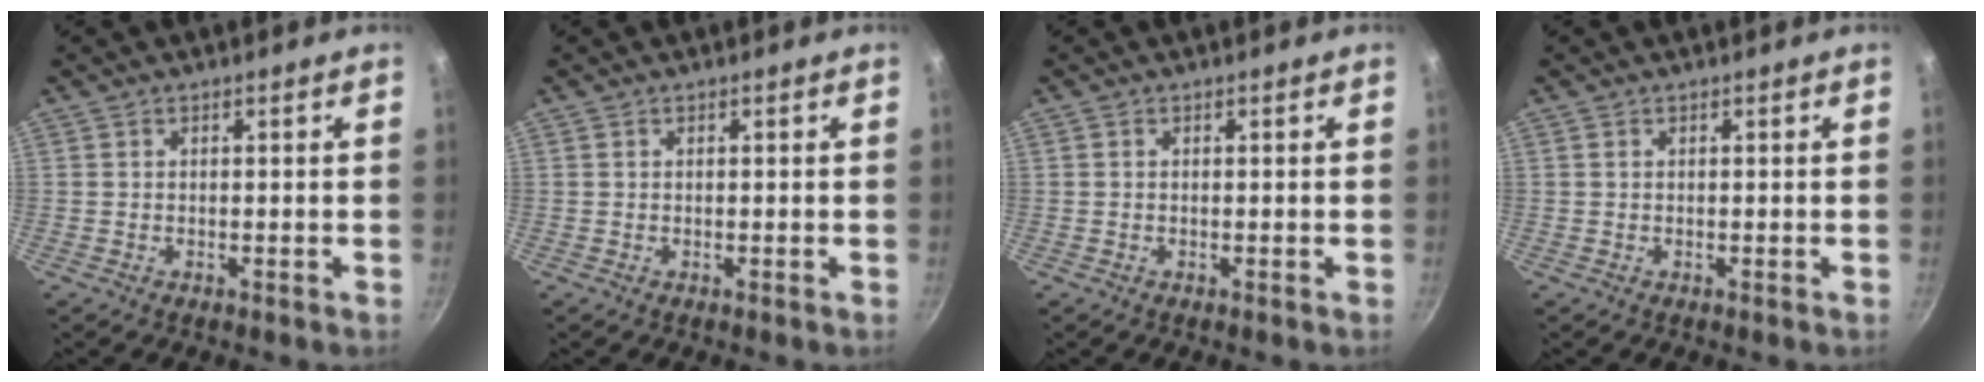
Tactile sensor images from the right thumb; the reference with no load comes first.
{"total": 0.0}
{"total": 0.0}
{"total": 0.0}